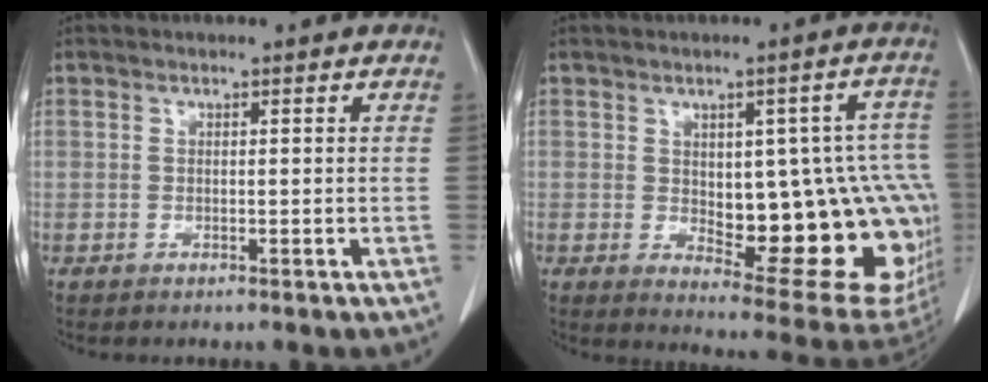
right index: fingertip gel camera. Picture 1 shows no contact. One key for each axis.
{"total": 22.4, "fx": -2.1, "fy": 8.2, "fz": 20.7, "tx": -0.182, "ty": 0.022, "tz": 0.006}